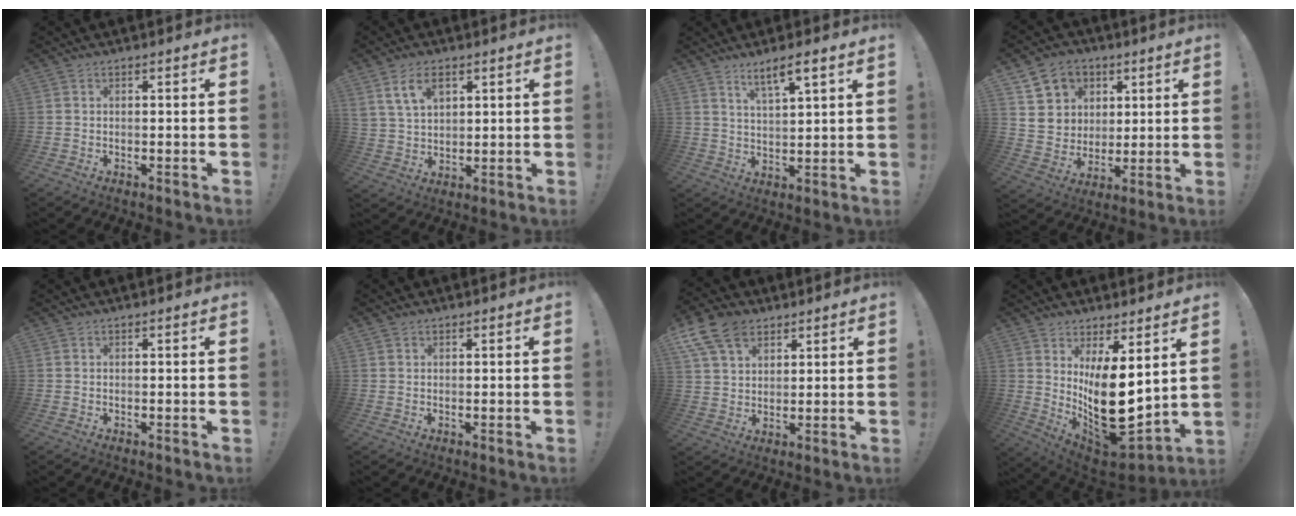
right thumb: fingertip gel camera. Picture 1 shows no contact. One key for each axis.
{"total": 8.6, "fx": 4.5, "fy": 5.3, "fz": 5.1, "tx": -0.086, "ty": -0.007, "tz": 0.086}
{"total": 6.5, "fx": 4.8, "fy": 0.8, "fz": 4.4, "tx": -0.071, "ty": -0.023, "tz": 0.080}
{"total": 10.5, "fx": 4.6, "fy": 9.2, "fz": 2.0, "tx": -0.025, "ty": -0.026, "tz": 0.096}
{"total": 0.0}
{"total": 0.6, "fx": 0.4, "fy": 0.4, "fz": 0.0, "tx": 0.007, "ty": -0.004, "tz": 0.007}
{"total": 12.1, "fx": 6.9, "fy": 7.9, "fz": 5.9, "tx": -0.099, "ty": -0.028, "tz": 0.136}
{"total": 16.6, "fx": 1.7, "fy": 7.5, "fz": 14.7, "tx": -0.222, "ty": -0.045, "tz": 0.046}